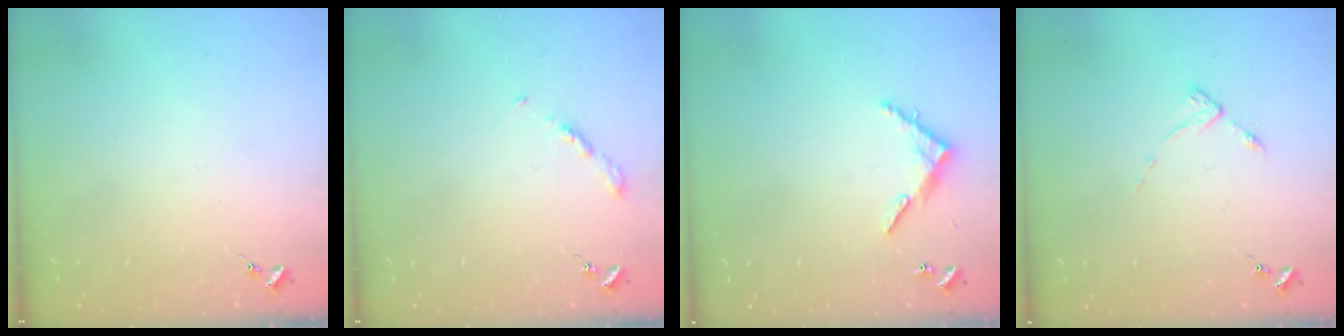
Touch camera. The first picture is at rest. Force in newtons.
{"total": 3.5, "press": 3.5, "slide": 0.4}
{"total": 6.9, "press": 6.9, "slide": 0.5}
{"total": 2.7, "press": 2.7, "slide": 0.3}